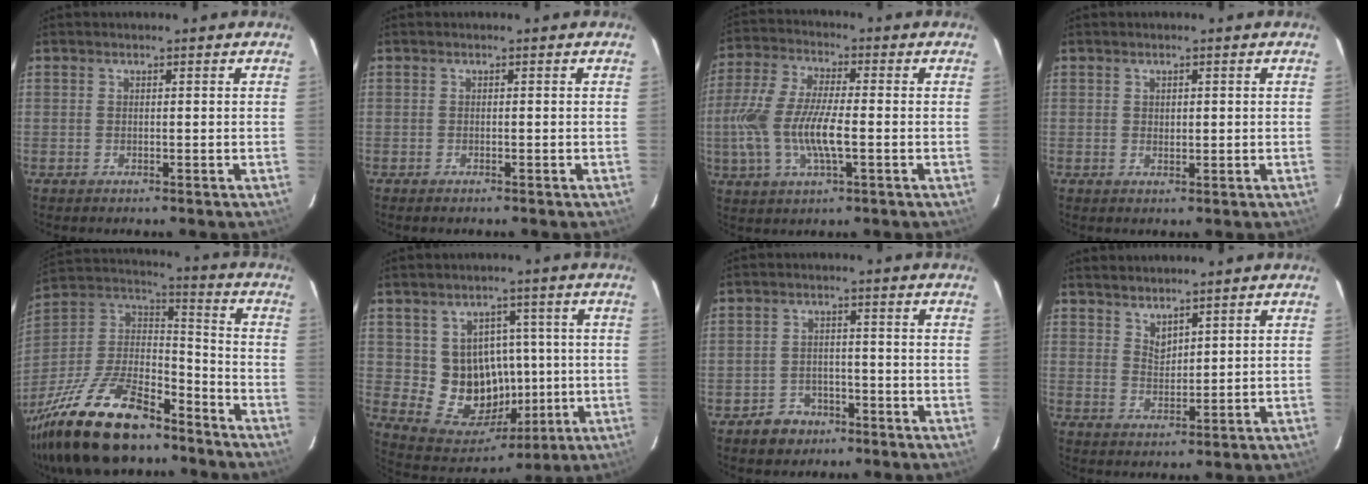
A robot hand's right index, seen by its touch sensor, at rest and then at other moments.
{"total": 0.5, "force": [-0.5, 0.1, 0.2], "torque": [-0.005, -0.001, -0.008]}
{"total": 13.4, "force": [-2.4, 4.3, 12.5], "torque": [-0.266, -0.004, -0.048]}
{"total": 1.3, "force": [0.5, 0.9, 0.8], "torque": [-0.011, 0.003, 0.010]}
{"total": 28.0, "force": [-19.9, 11.1, 16.4], "torque": [-0.344, -0.009, -0.329]}
{"total": 13.2, "force": [0.1, 12.2, 5.0], "torque": [-0.107, 0.014, 0.026]}
{"total": 5.4, "force": [-3.6, 3.9, 1.1], "torque": [-0.039, 0.016, -0.048]}
{"total": 4.0, "force": [3.6, 1.1, 1.3], "torque": [-0.016, -0.001, 0.065]}